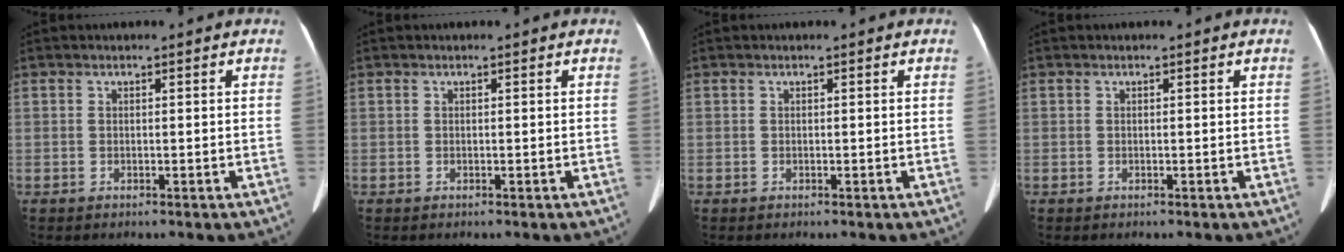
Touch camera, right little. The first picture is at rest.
{"total": 0.0}
{"total": 0.0}
{"total": 0.0}